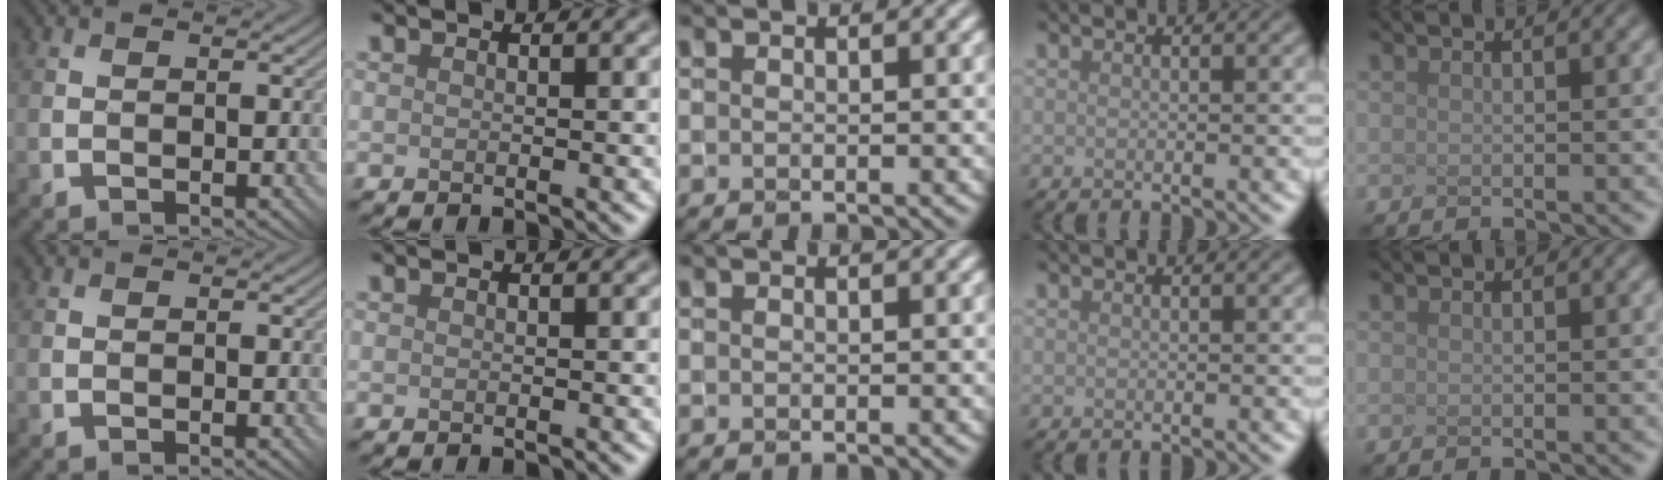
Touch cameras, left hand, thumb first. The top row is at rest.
{}